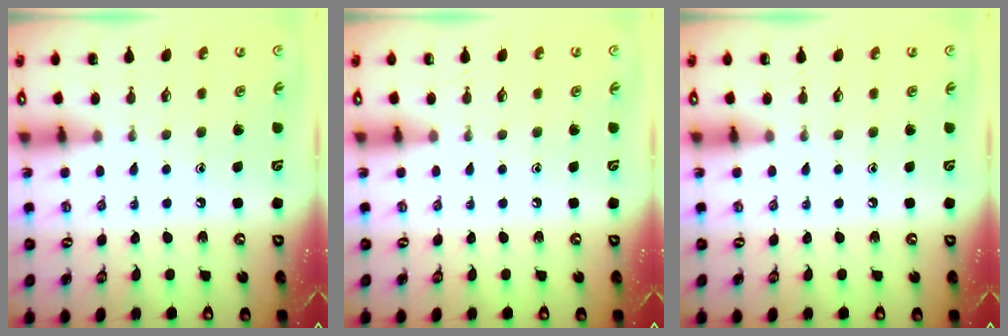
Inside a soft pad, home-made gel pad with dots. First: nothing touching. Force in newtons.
{"total": 0.0}
{"total": 0.0}